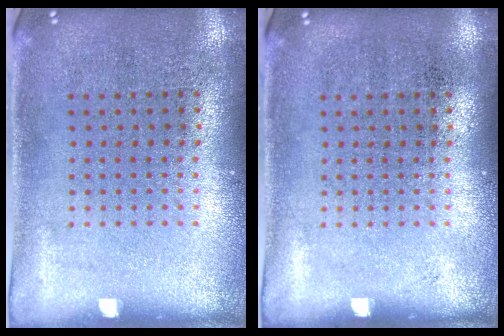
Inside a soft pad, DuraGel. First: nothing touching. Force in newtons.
{"total": 0.0}